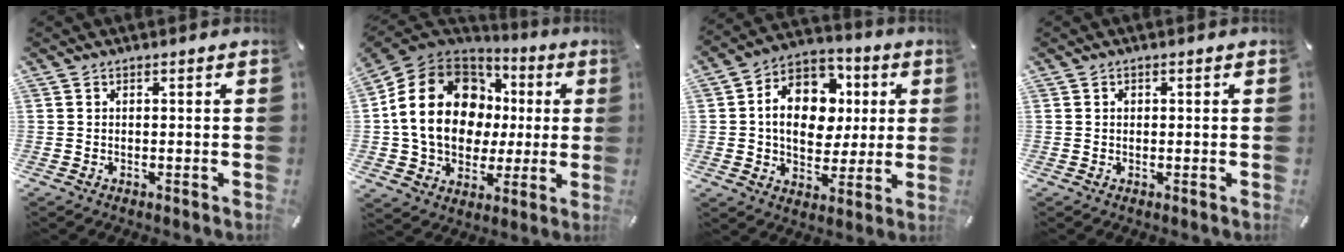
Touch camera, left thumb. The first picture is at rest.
{"total": 21.8, "force": [2.5, 17.7, 12.5], "torque": [-0.235, 0.009, 0.054]}
{"total": 14.2, "force": [1.4, 11.4, 8.4], "torque": [-0.146, -0.001, 0.030]}
{"total": 0.7, "force": [0.1, 0.6, 0.3], "torque": [-0.005, 0.002, 0.000]}